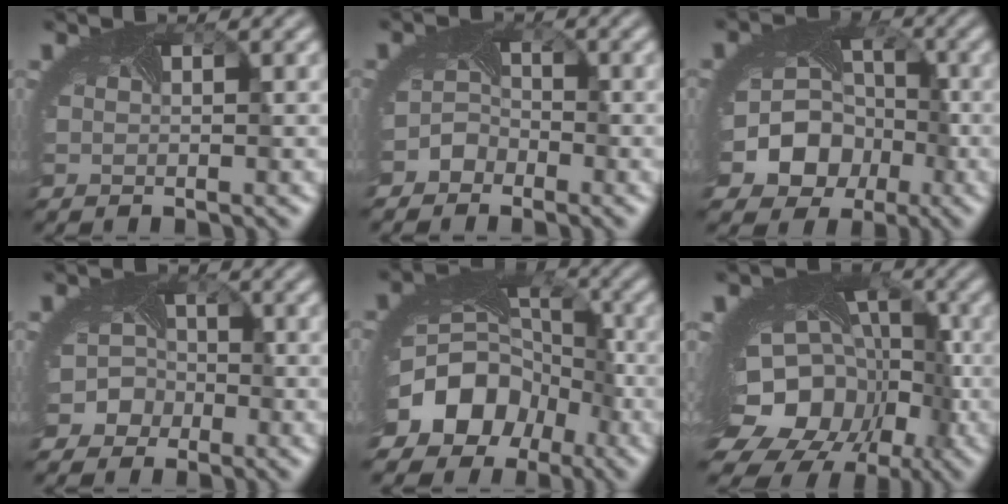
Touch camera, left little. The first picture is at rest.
{"total": 2.2, "force": [-1.7, 1.3, 0.0], "torque": [0.003, 0.004, -0.036]}
{"total": 13.5, "force": [-4.7, 11.2, 5.7], "torque": [-0.111, -0.026, -0.088]}
{"total": 5.1, "force": [-2.7, 4.2, 0.6], "torque": [0.013, 0.002, -0.053]}
{"total": 13.5, "force": [-6.1, 10.6, 5.8], "torque": [-0.101, -0.030, -0.109]}
{"total": 19.3, "force": [-6.2, 14.9, 10.6], "torque": [-0.162, -0.053, -0.096]}